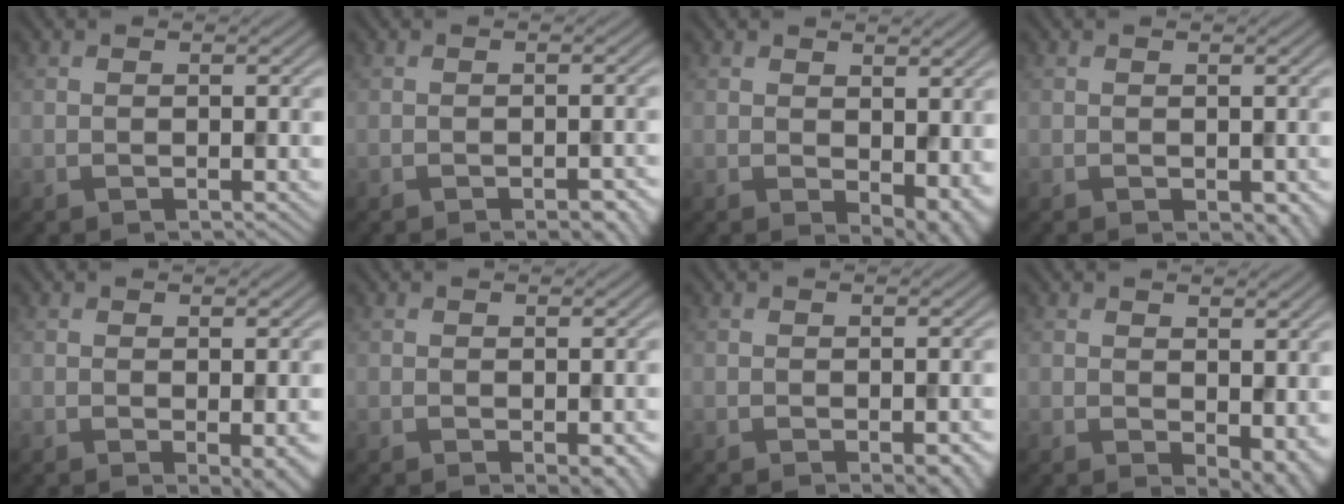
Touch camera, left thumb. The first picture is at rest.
{"total": 2.4, "force": [-1.6, 0.8, 1.7], "torque": [-0.019, -0.001, -0.016]}
{"total": 5.2, "force": [-0.1, 3.2, 4.1], "torque": [-0.060, -0.020, 0.011]}
{"total": 1.4, "force": [-0.4, 0.9, 1.1], "torque": [-0.018, -0.010, -0.002]}
{"total": 3.0, "force": [-0.8, 0.7, 2.8], "torque": [-0.039, -0.008, -0.008]}
{"total": 2.5, "force": [-1.0, 1.2, 1.9], "torque": [-0.025, -0.011, -0.007]}
{"total": 2.9, "force": [-1.5, 1.0, 2.3], "torque": [-0.031, -0.007, -0.012]}
{"total": 4.7, "force": [-0.3, 2.8, 3.7], "torque": [-0.054, -0.018, 0.006]}